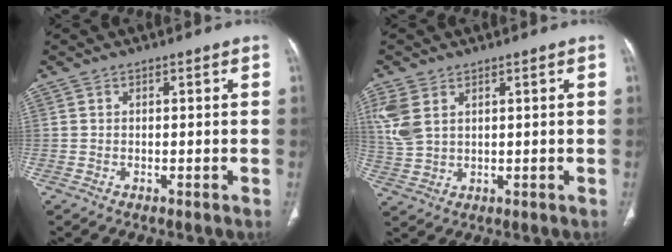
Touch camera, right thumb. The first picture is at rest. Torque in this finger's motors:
{"motor_torque": [-0.03, -0.11, 0.84, 0.78, 0.06]}